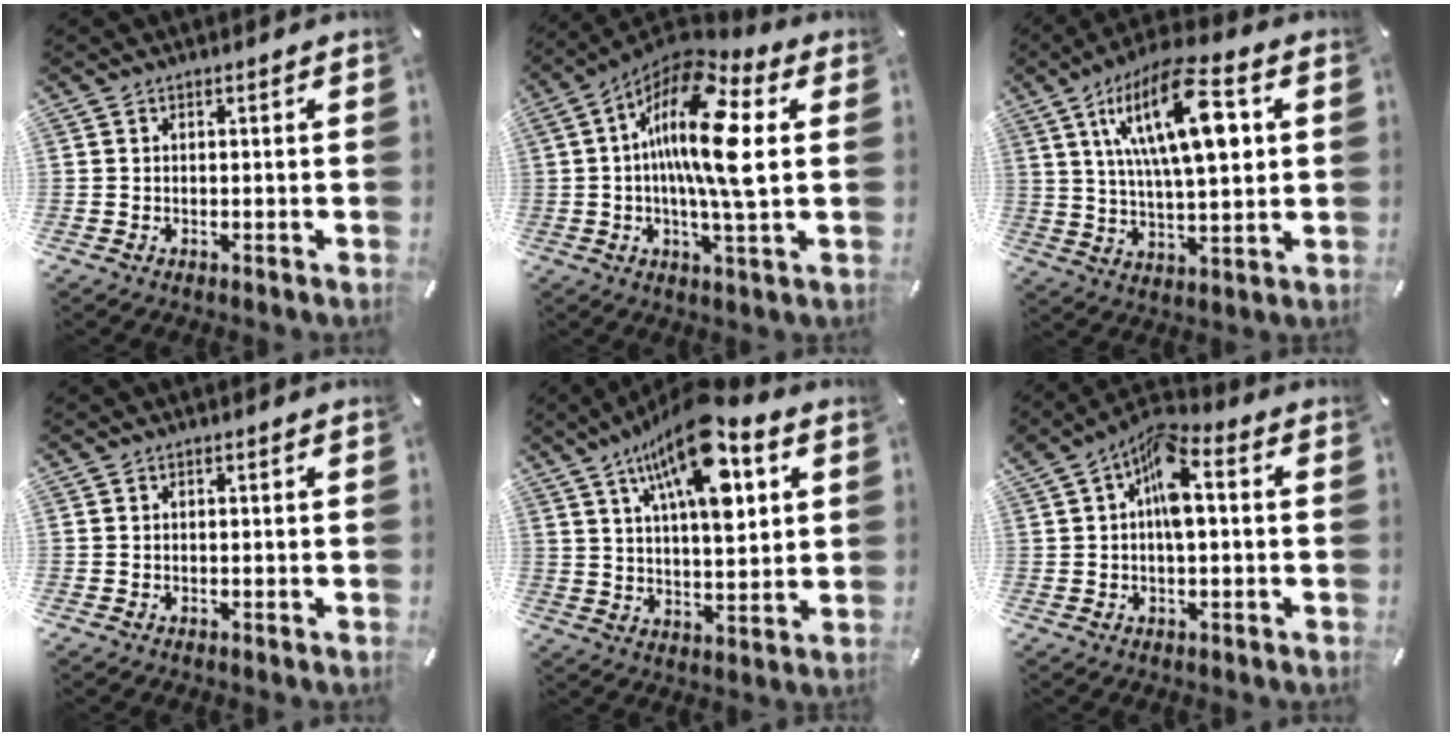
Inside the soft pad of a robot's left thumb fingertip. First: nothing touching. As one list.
[{"total": 18.6, "force": [2.7, 5.5, 17.6], "torque": [-0.324, -0.012, 0.032]}, {"total": 19.8, "force": [6.9, 7.3, 17.1], "torque": [-0.305, -0.008, 0.101]}, {"total": 0.0}, {"total": 17.4, "force": [8.8, 7.3, 13.1], "torque": [-0.207, -0.027, 0.141]}, {"total": 8.1, "force": [1.4, 4.0, 6.9], "torque": [-0.107, 0.005, 0.022]}]